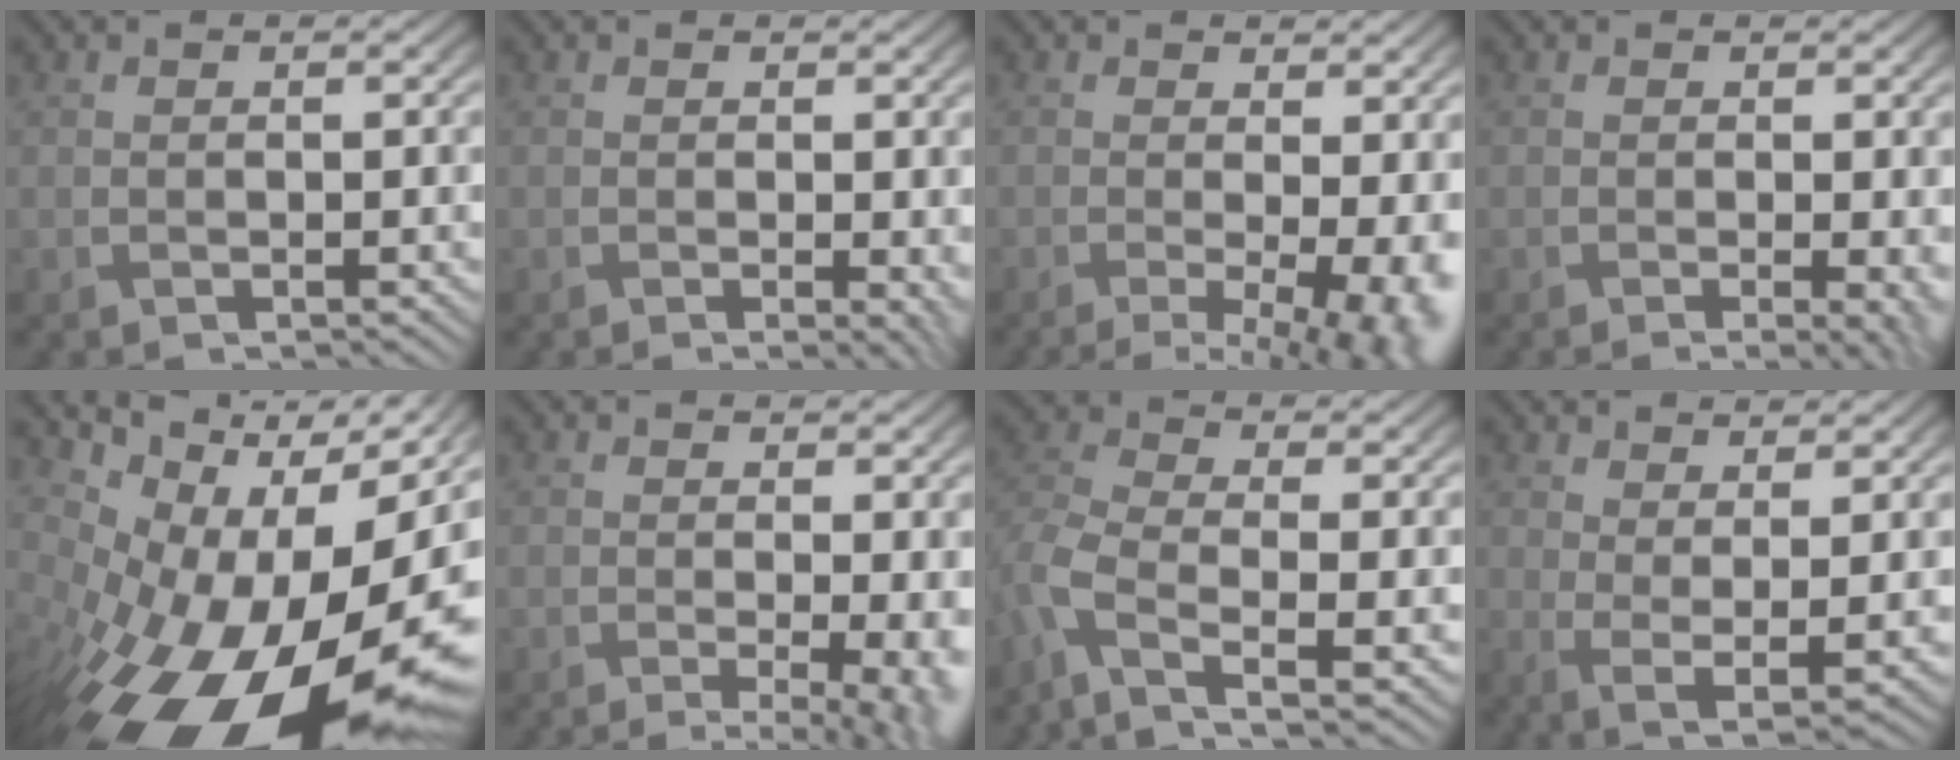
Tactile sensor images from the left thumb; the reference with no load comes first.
{"total": 1.1, "force": [-0.2, 0.3, 1.1], "torque": [-0.017, 0.000, 0.001]}
{"total": 8.4, "force": [-2.6, 2.8, 7.5], "torque": [-0.101, -0.014, -0.021]}
{"total": 2.3, "force": [-0.8, 0.5, 2.1], "torque": [-0.030, 0.000, -0.008]}
{"total": 17.3, "force": [-2.1, 9.4, 14.4], "torque": [-0.220, -0.026, -0.023]}
{"total": 5.7, "force": [-1.9, 1.8, 5.1], "torque": [-0.061, -0.011, -0.014]}
{"total": 5.8, "force": [-3.2, 1.9, 4.4], "torque": [-0.113, -0.007, -0.078]}
{"total": 3.6, "force": [2.6, 0.6, 2.5], "torque": [-0.056, -0.009, 0.046]}